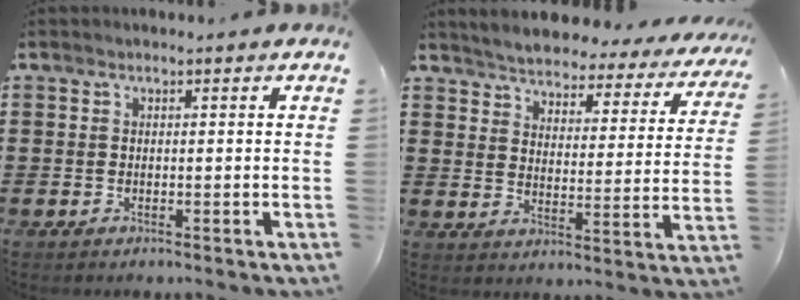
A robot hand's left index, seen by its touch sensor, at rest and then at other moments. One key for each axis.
{"total": 3.7, "fx": 3.7, "fy": -0.1, "fz": 0.3, "tx": -0.030, "ty": -0.034, "tz": 0.056}